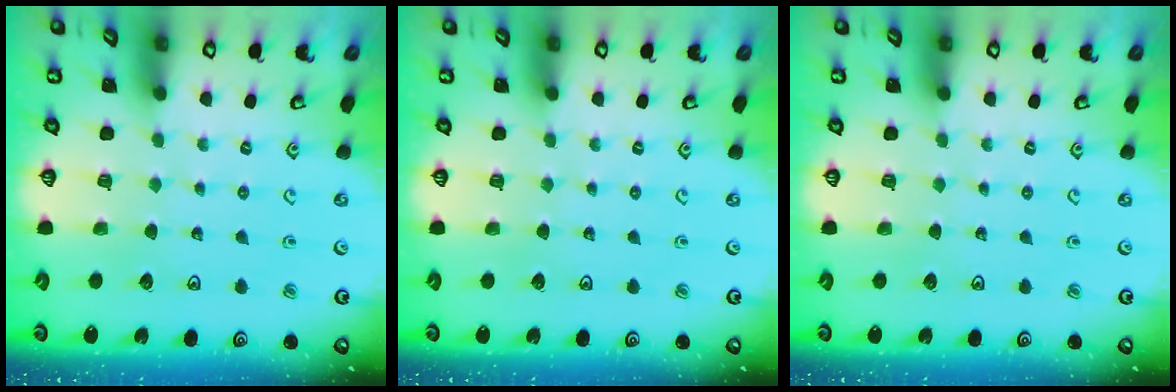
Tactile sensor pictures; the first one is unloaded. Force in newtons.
{"total": 0.0}
{"total": 0.0}